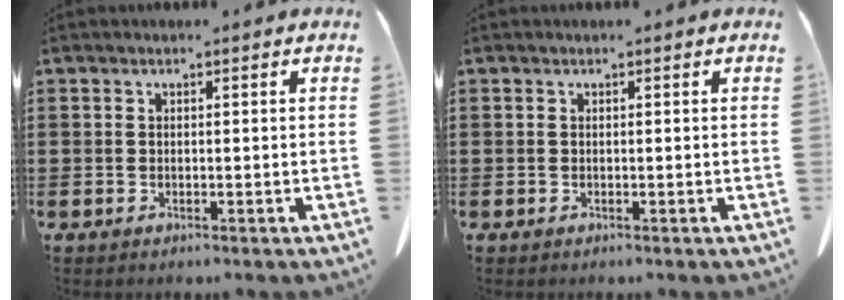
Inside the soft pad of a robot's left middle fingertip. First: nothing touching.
{"total": 0.0}